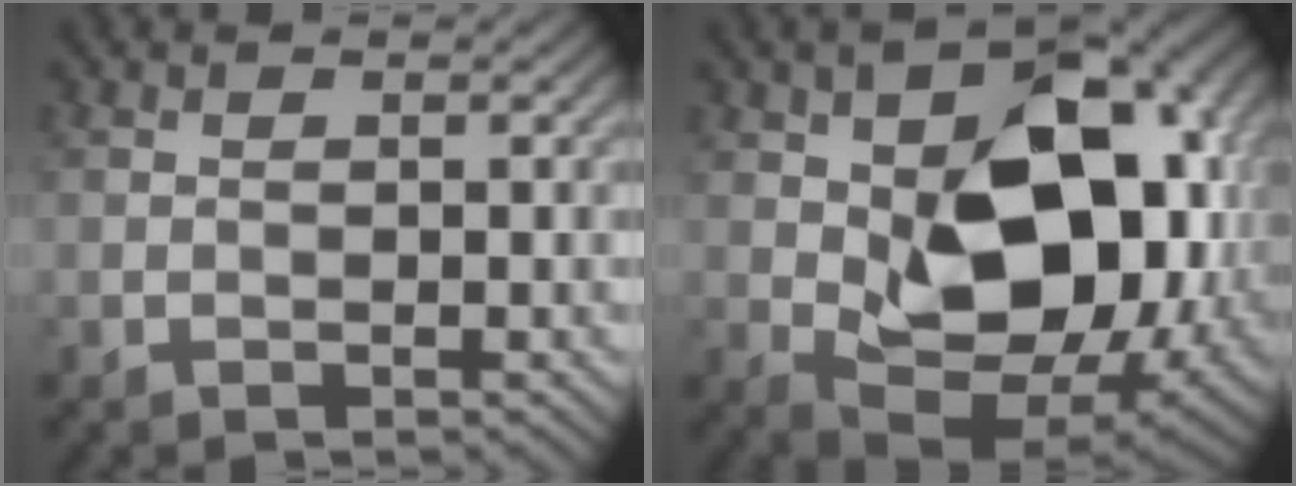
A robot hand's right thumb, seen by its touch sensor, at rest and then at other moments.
{"total": 17.3, "force": [0.9, 10.9, 13.4], "torque": [-0.200, -0.022, 0.026]}